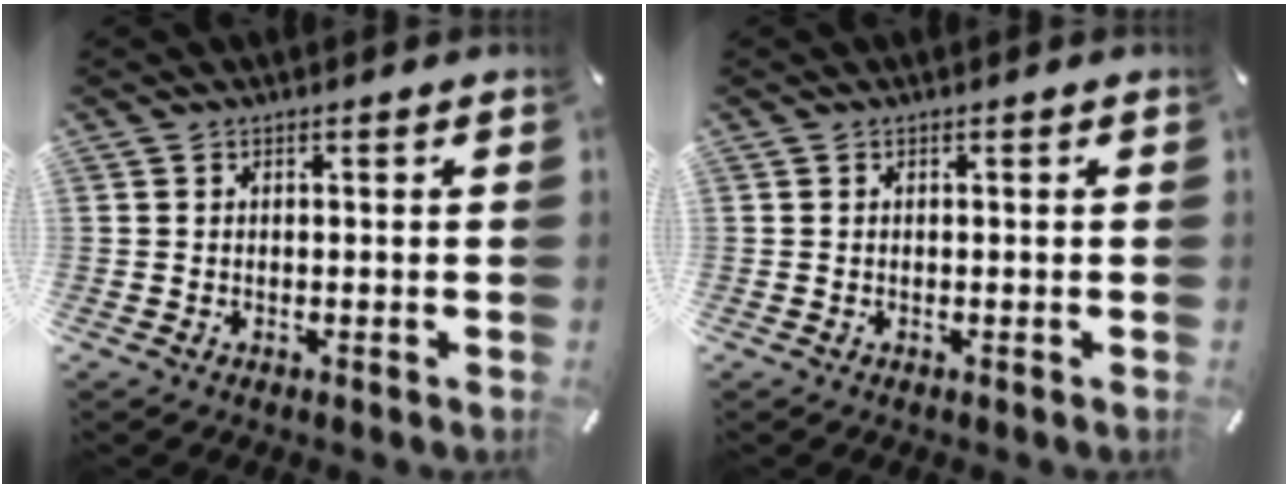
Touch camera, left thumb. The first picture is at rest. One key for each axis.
{"total": 0.0}